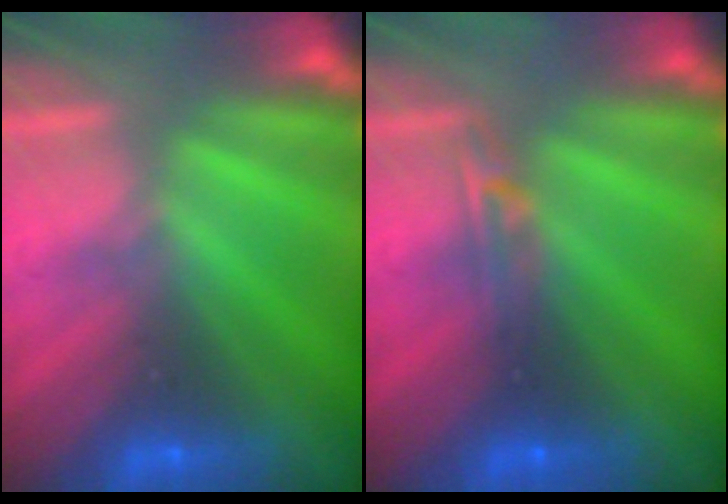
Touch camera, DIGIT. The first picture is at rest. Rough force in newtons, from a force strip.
{"total": 2.4}